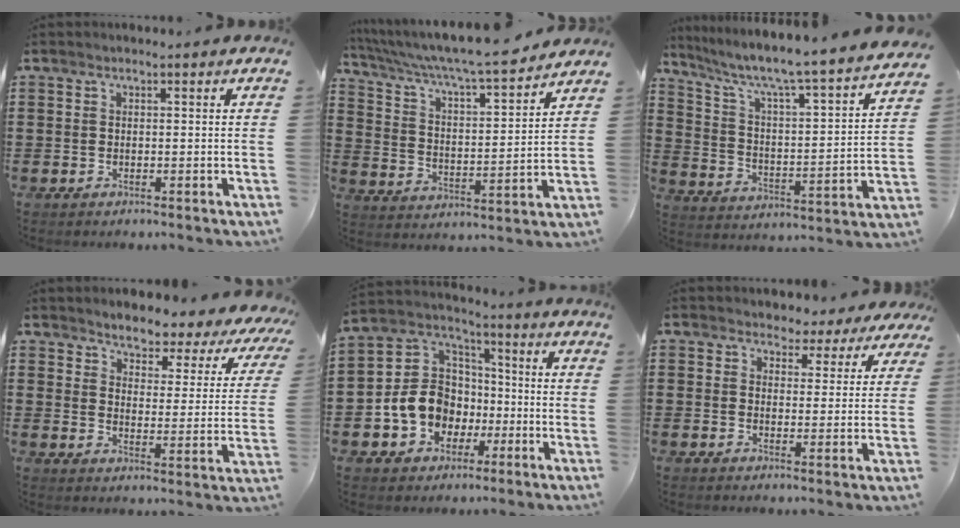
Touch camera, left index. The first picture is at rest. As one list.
[{"total": 6.5, "force": [5.8, 0.0, 2.9], "torque": [-0.081, -0.041, 0.094]}, {"total": 4.6, "force": [3.7, -0.2, 2.7], "torque": [-0.074, -0.049, 0.049]}, {"total": 3.6, "force": [3.5, 0.7, 0.2], "torque": [-0.023, -0.036, 0.053]}, {"total": 10.6, "force": [-2.9, 9.3, 4.1], "torque": [-0.128, 0.017, -0.054]}, {"total": 3.3, "force": [2.7, 1.9, 0.2], "torque": [-0.021, -0.004, 0.048]}]